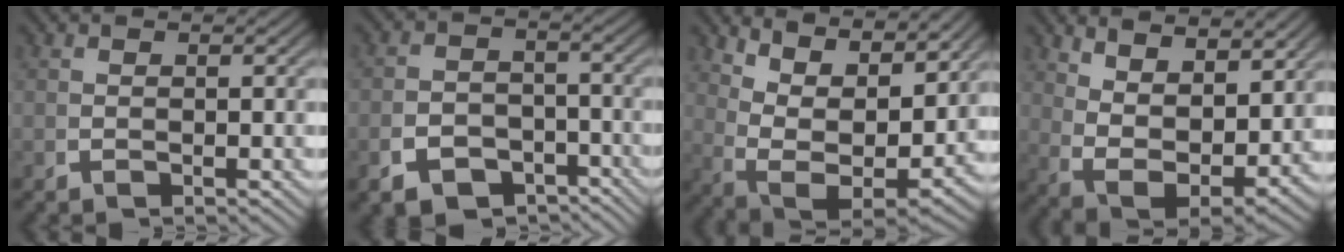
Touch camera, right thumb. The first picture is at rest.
{"total": 9.0, "force": [-5.4, 6.6, 3.0], "torque": [-0.047, -0.037, -0.075]}
{"total": 11.2, "force": [1.7, 7.1, 8.5], "torque": [-0.183, -0.048, 0.048]}
{"total": 9.4, "force": [0.8, 6.3, 6.9], "torque": [-0.157, -0.049, 0.035]}